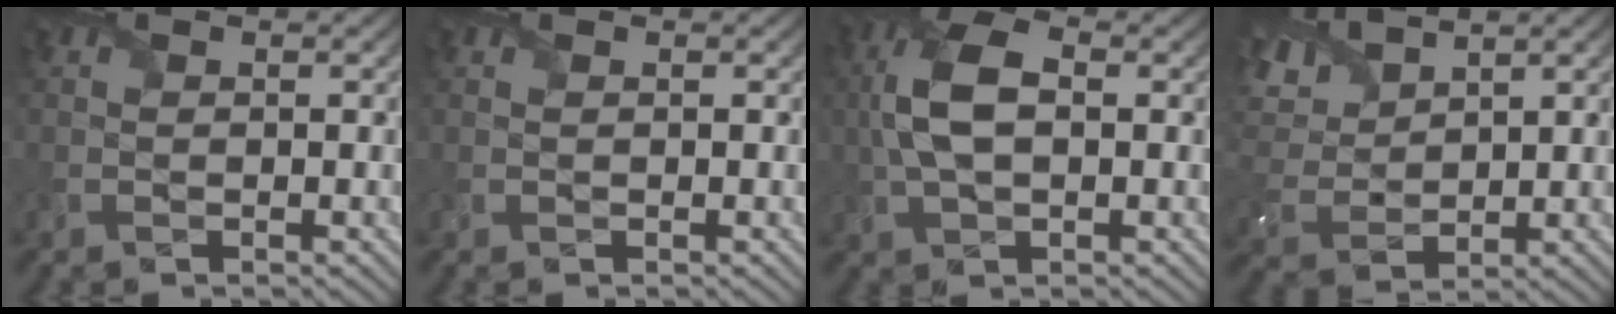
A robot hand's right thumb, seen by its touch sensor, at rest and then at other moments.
{"total": 0.0}
{"total": 7.3, "force": [0.5, 4.0, 6.1], "torque": [-0.148, 0.011, 0.001]}
{"total": 7.1, "force": [4.9, 2.9, 4.1], "torque": [-0.121, 0.015, 0.098]}